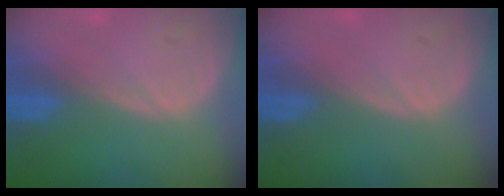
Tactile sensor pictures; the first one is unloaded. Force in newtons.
{"total": 0.0}